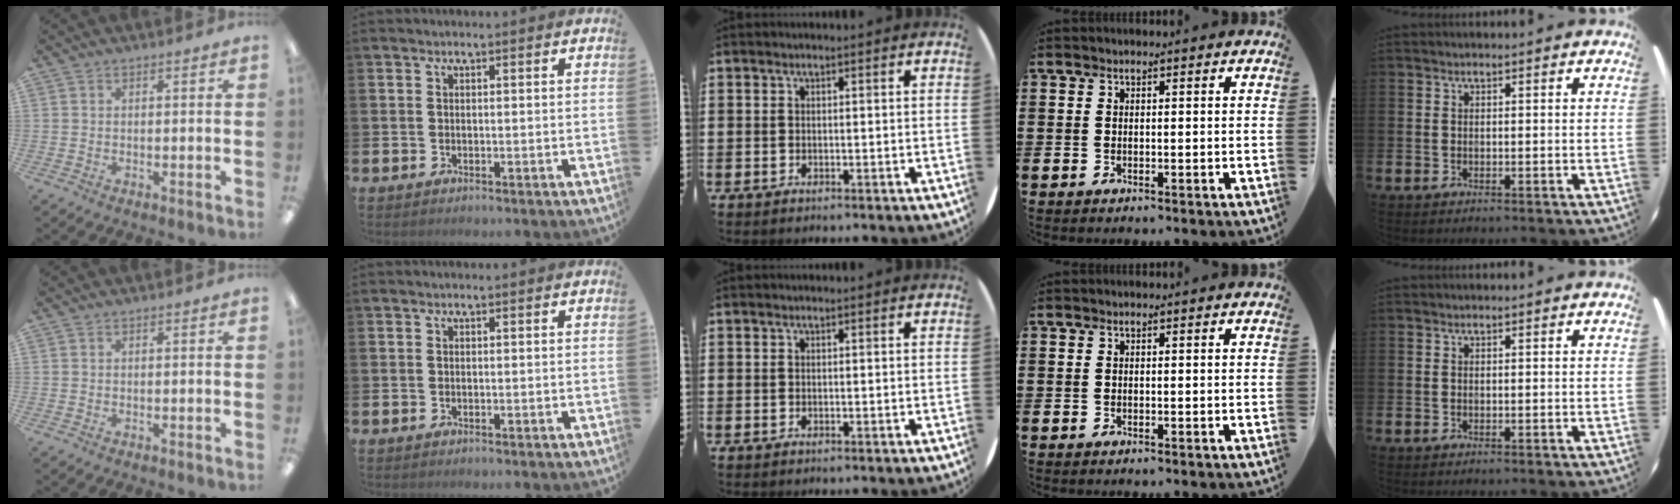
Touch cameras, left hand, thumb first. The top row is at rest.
{}